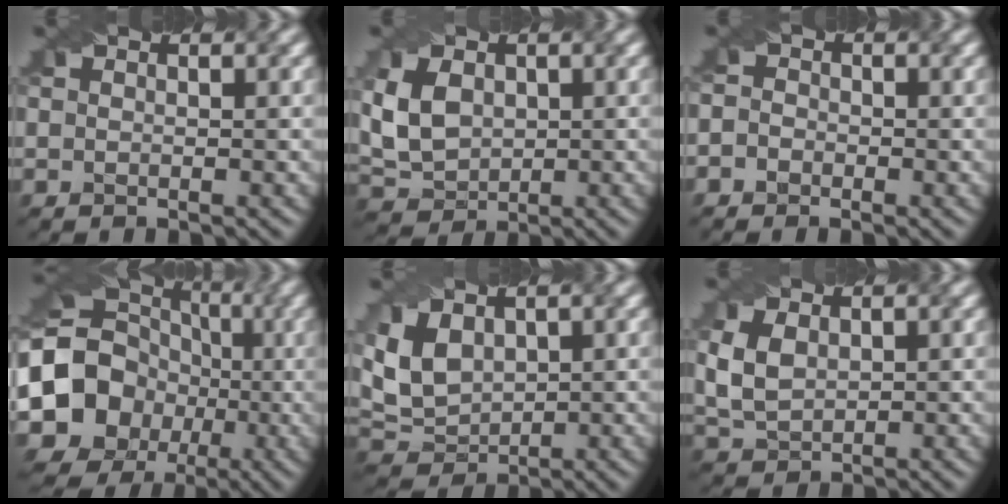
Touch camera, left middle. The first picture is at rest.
{"total": 4.9, "force": [0.4, 3.6, 3.2], "torque": [-0.079, 0.006, 0.010]}
{"total": 2.2, "force": [-0.3, 2.0, 1.0], "torque": [0.004, 0.017, -0.029]}
{"total": 14.6, "force": [-2.3, 13.0, 6.1], "torque": [-0.118, -0.011, -0.070]}
{"total": 4.4, "force": [1.1, 3.1, 3.0], "torque": [-0.068, 0.001, 0.023]}
{"total": 3.7, "force": [0.5, 2.6, 2.6], "torque": [-0.069, 0.002, 0.014]}